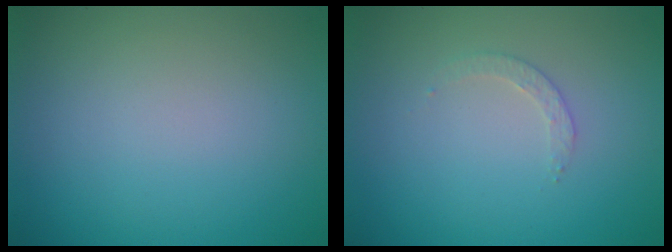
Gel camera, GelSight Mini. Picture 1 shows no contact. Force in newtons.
{"total": 1.2, "press": 1.2, "slide": 0.3}